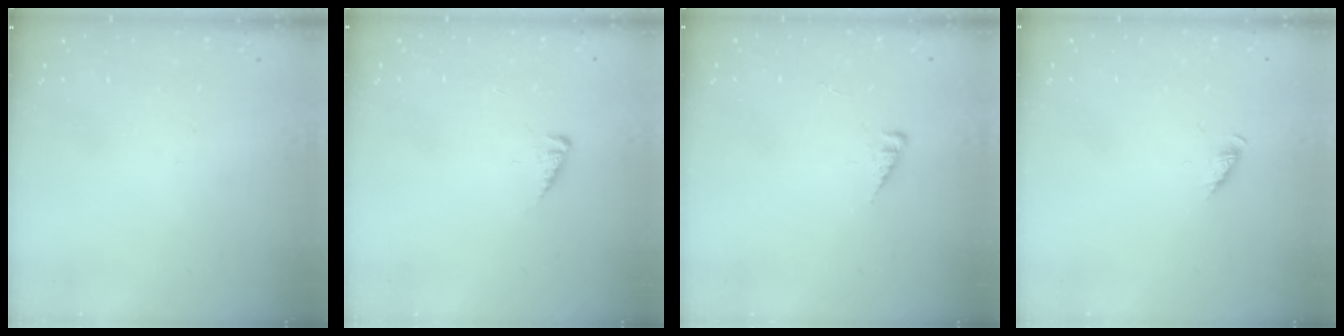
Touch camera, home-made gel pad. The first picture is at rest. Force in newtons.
{"total": 2.7, "press": 2.7, "slide": 0.3}
{"total": 3.7, "press": 3.6, "slide": 0.5}
{"total": 2.1, "press": 2.1, "slide": 0.4}